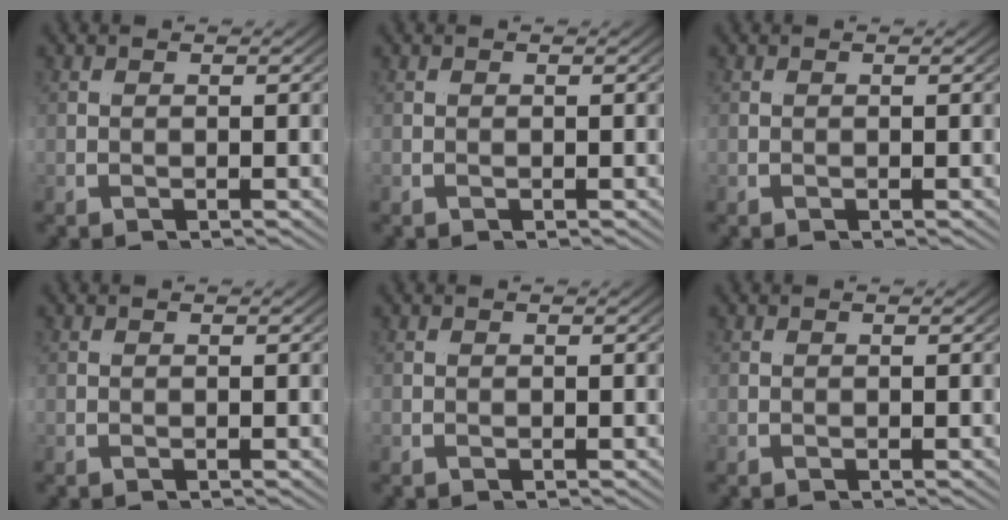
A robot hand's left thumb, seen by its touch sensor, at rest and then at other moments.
{"total": 0.0}
{"total": 0.0}
{"total": 0.0}
{"total": 0.0}
{"total": 0.0}